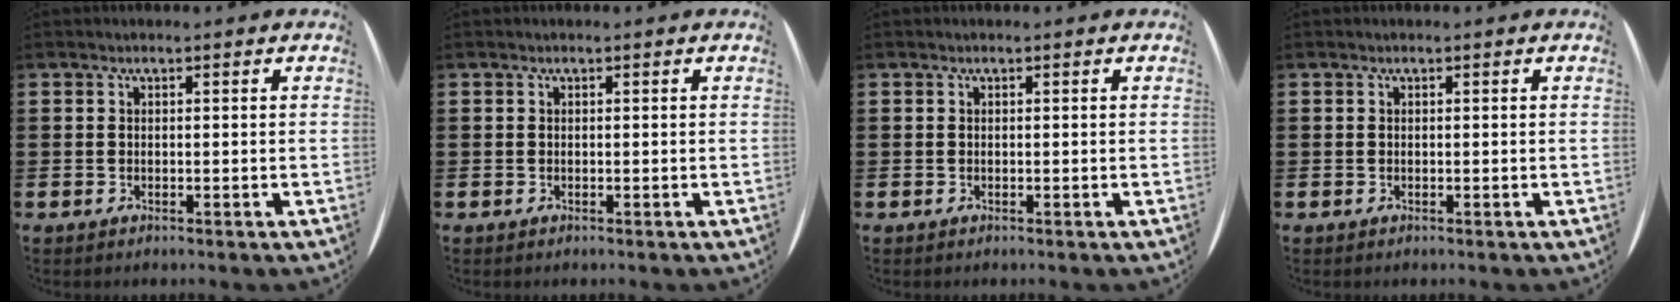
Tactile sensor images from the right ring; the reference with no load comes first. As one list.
[{"total": 0.0}, {"total": 0.0}, {"total": 0.0}]